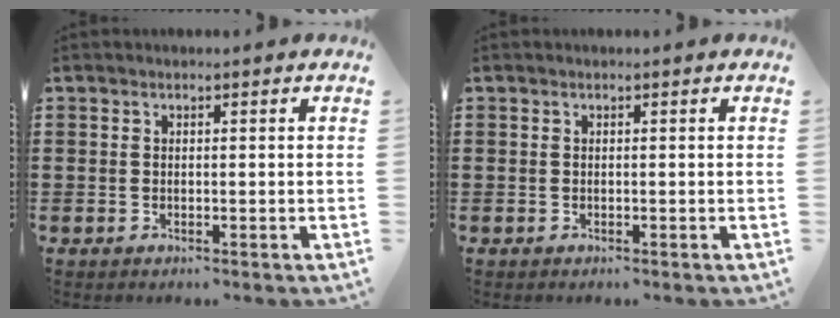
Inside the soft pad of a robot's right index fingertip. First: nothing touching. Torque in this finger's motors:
{"motor_torque": [0.96, 1.17, 0.00, -0.01]}